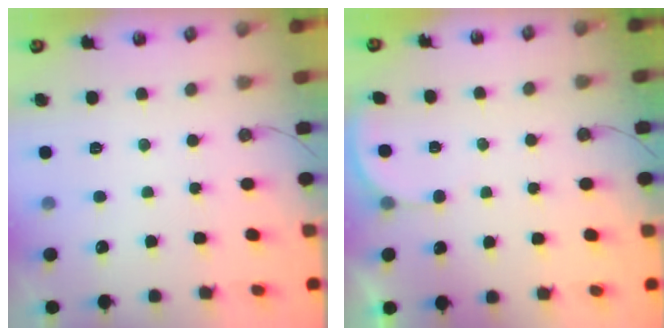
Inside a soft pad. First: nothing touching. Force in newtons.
{"total": 2.2, "press": 2.2, "slide": 0.2}